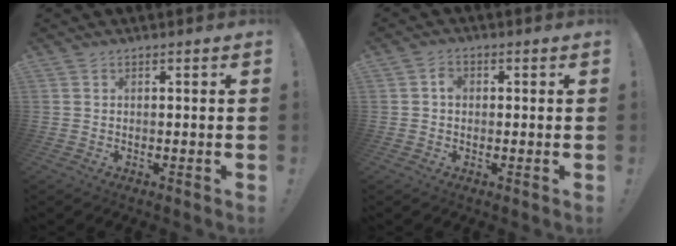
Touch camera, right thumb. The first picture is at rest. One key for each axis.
{"total": 2.6, "fx": 0.0, "fy": 2.0, "fz": 1.6, "tx": -0.016, "ty": 0.001, "tz": -0.005}